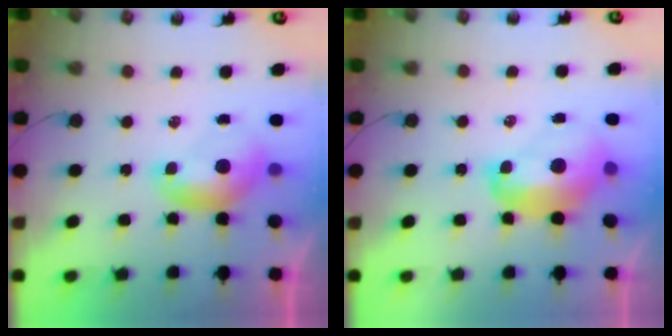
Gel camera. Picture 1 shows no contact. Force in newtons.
{"total": 5.4, "press": 5.2, "slide": 1.1}